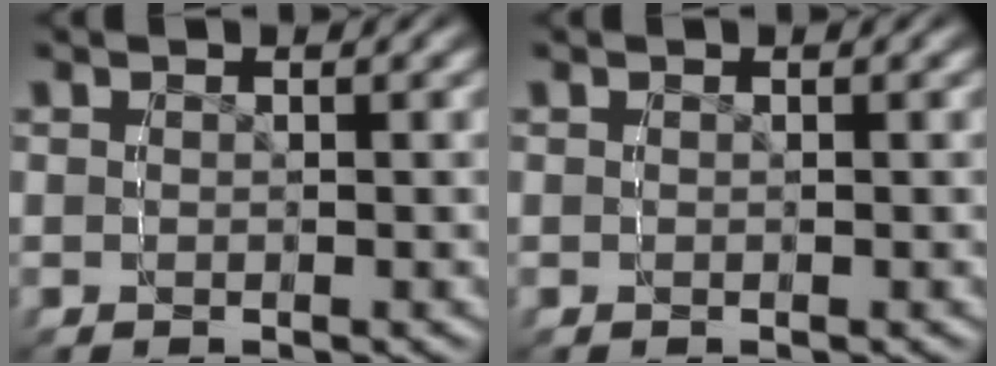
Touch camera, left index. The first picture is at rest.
{"total": 0.0}